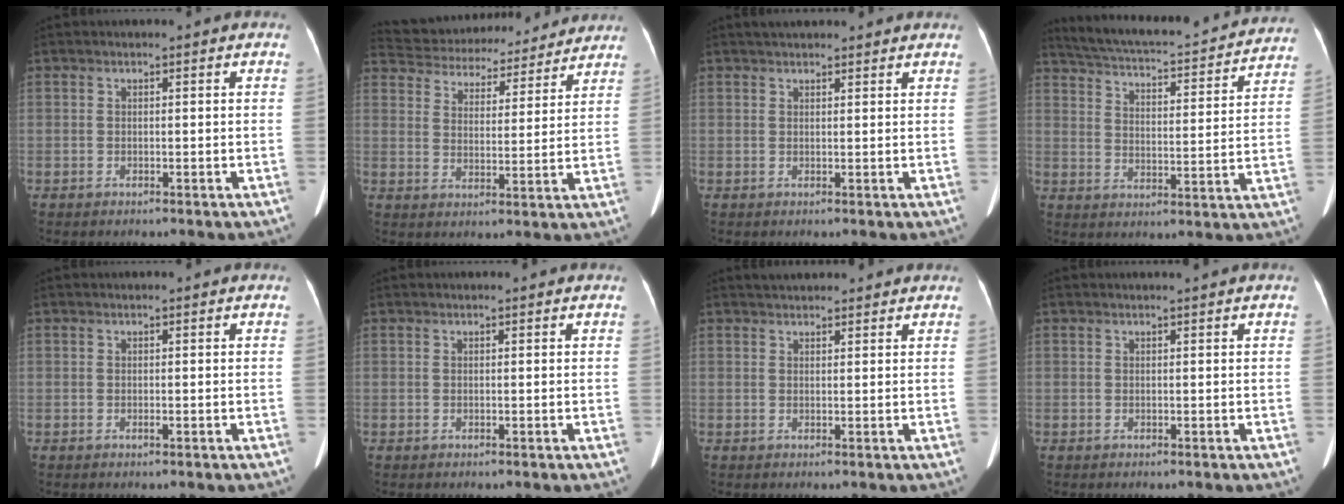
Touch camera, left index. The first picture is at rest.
{"total": 19.8, "force": [18.2, 5.6, 5.4], "torque": [-0.106, 0.028, 0.253]}
{"total": 6.6, "force": [5.9, 1.6, 2.5], "torque": [-0.037, 0.033, 0.080]}
{"total": 23.1, "force": [21.2, 3.7, 8.3], "torque": [-0.143, -0.016, 0.277]}
{"total": 0.6, "force": [0.3, 0.0, 0.5], "torque": [-0.010, 0.009, 0.004]}
{"total": 2.0, "force": [1.8, 0.2, 0.8], "torque": [-0.010, 0.019, 0.023]}
{"total": 7.2, "force": [6.7, 1.8, 2.1], "torque": [-0.030, 0.029, 0.086]}
{"total": 1.5, "force": [1.4, -0.4, 0.5], "torque": [-0.007, 0.006, 0.026]}